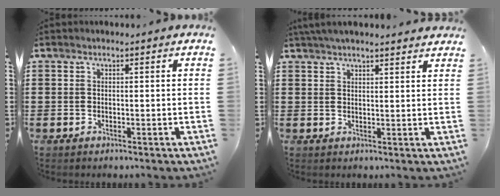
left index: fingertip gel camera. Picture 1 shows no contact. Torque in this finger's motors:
{"motor_torque": [0.37, -1.72, 0.18, 0.01]}